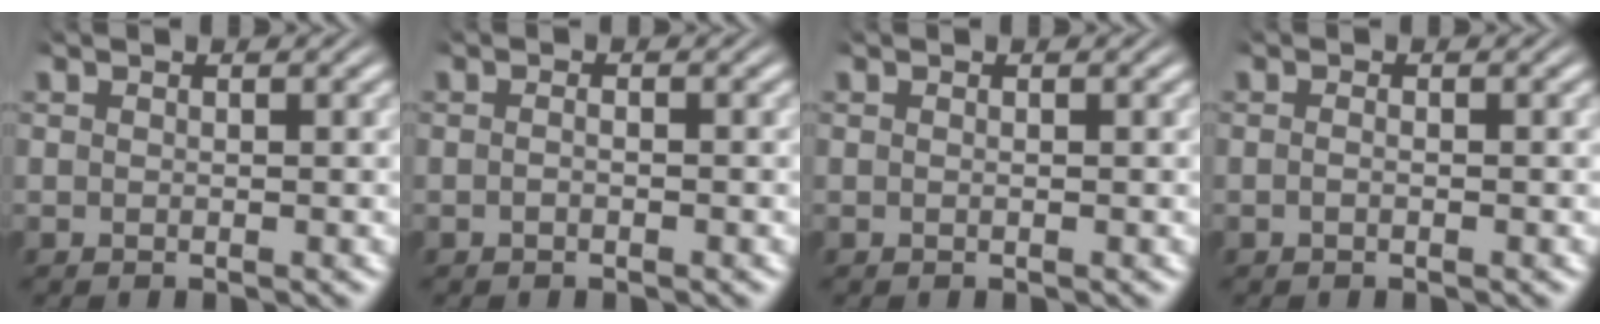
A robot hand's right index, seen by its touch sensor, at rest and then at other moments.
{"total": 0.7, "force": [-0.5, 0.1, 0.5], "torque": [-0.011, -0.001, -0.011]}
{"total": 0.0}
{"total": 0.7, "force": [-0.5, 0.1, 0.5], "torque": [-0.009, 0.000, -0.011]}